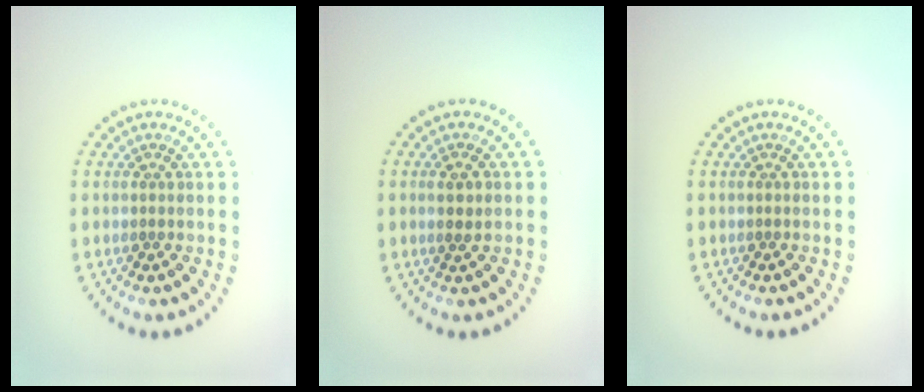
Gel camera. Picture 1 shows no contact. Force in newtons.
{"total": 1.1, "press": 1.0, "slide": 0.4}
{"total": 0.0}